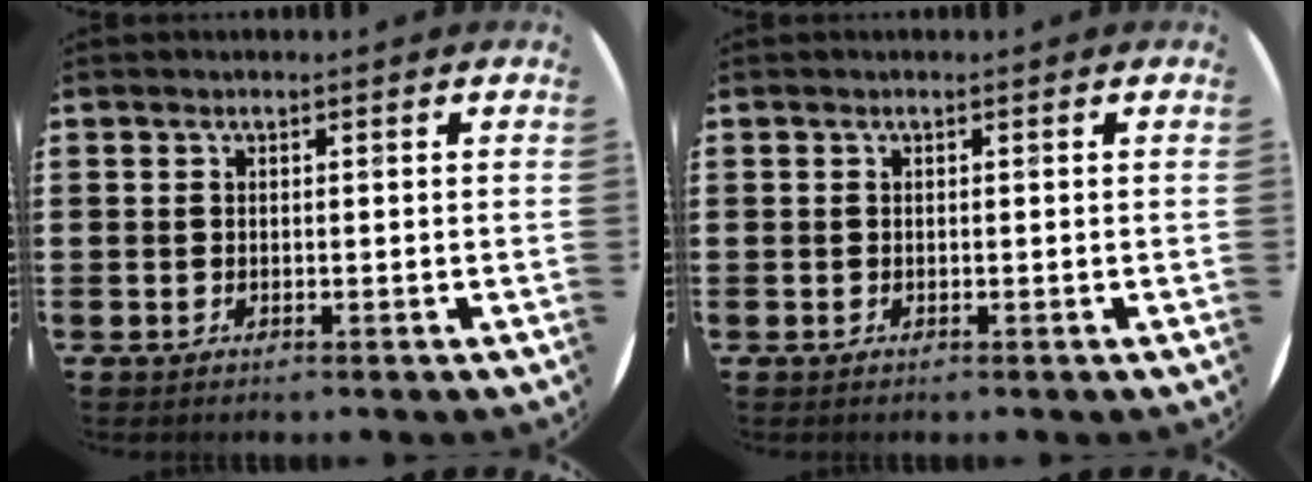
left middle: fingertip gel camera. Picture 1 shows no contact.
{"total": 0.0}